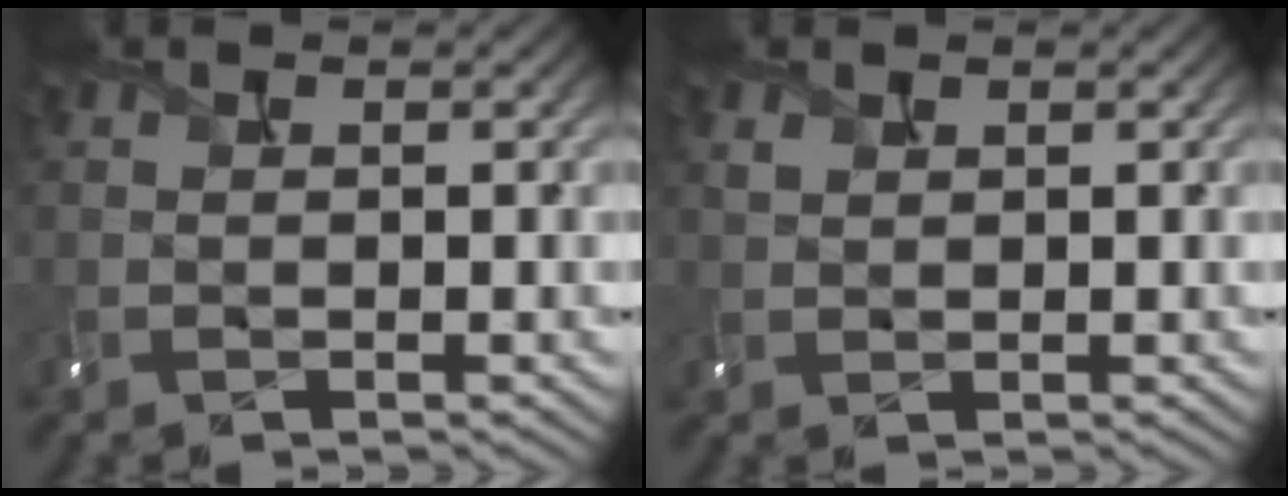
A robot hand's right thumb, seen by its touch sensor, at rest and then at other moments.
{"total": 0.7, "force": [0.7, 0.1, 0.0], "torque": [-0.009, 0.005, 0.024]}